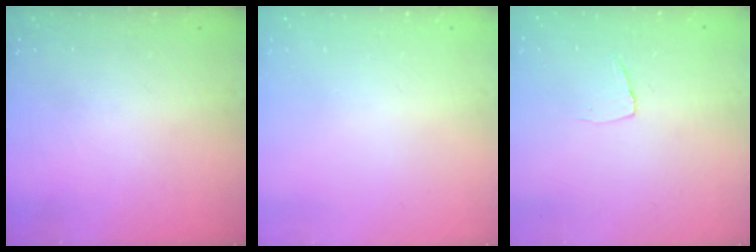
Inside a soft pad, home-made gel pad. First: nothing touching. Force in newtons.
{"total": 0.0}
{"total": 3.5, "press": 3.5, "slide": 0.3}